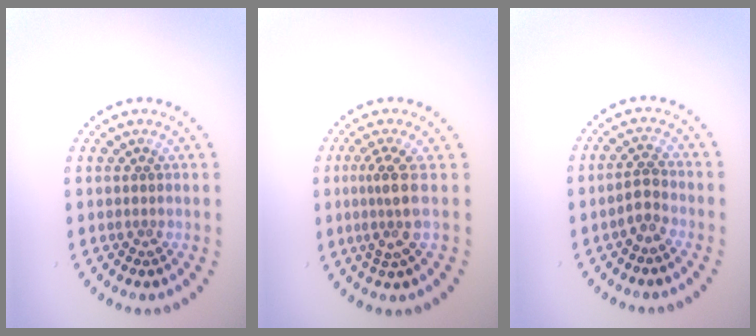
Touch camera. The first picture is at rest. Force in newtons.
{"total": 2.9, "press": 2.1, "slide": 2.0}
{"total": 1.8, "press": 1.6, "slide": 0.8}